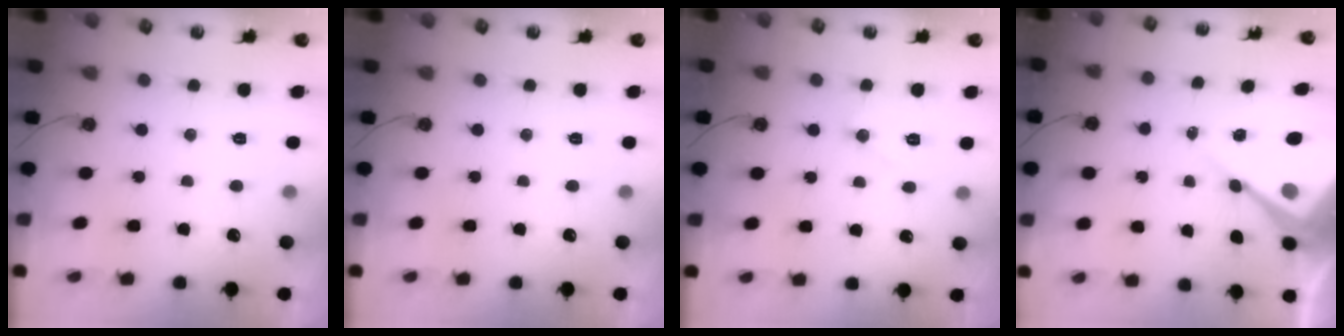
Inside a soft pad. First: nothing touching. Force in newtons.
{"total": 0.0}
{"total": 8.5, "press": 8.4, "slide": 0.8}
{"total": 9.9, "press": 9.8, "slide": 0.9}